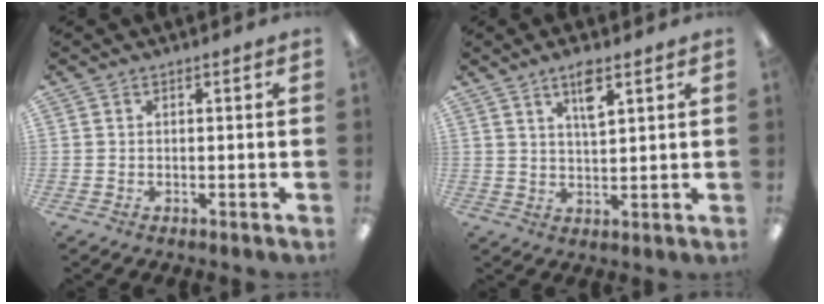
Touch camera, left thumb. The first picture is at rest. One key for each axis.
{"total": 5.6, "fx": 3.5, "fy": 1.6, "fz": 4.0, "tx": -0.065, "ty": -0.009, "tz": 0.055}